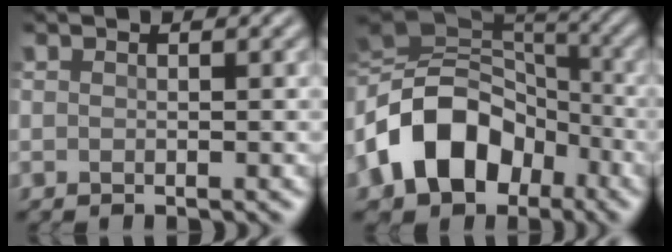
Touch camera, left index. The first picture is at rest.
{"total": 12.7, "force": [-4.8, 9.2, 7.3], "torque": [-0.148, 0.004, -0.102]}